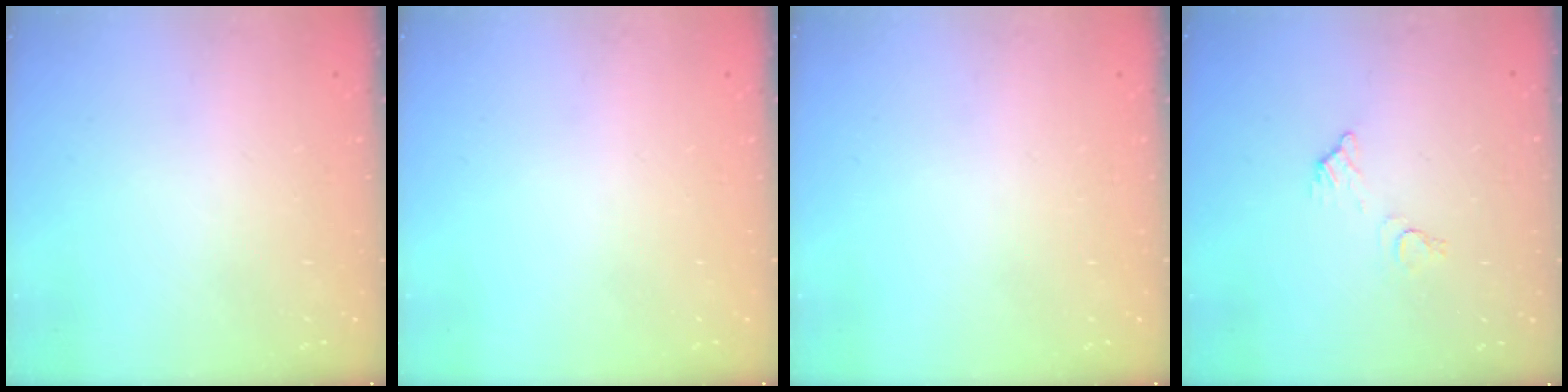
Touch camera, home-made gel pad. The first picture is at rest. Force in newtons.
{"total": 0.0}
{"total": 0.0}
{"total": 5.2, "press": 5.2, "slide": 0.2}